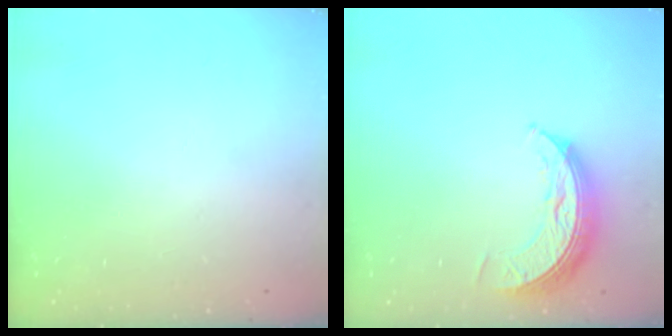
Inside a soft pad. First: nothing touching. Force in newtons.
{"total": 8.3, "press": 8.3, "slide": 0.6}